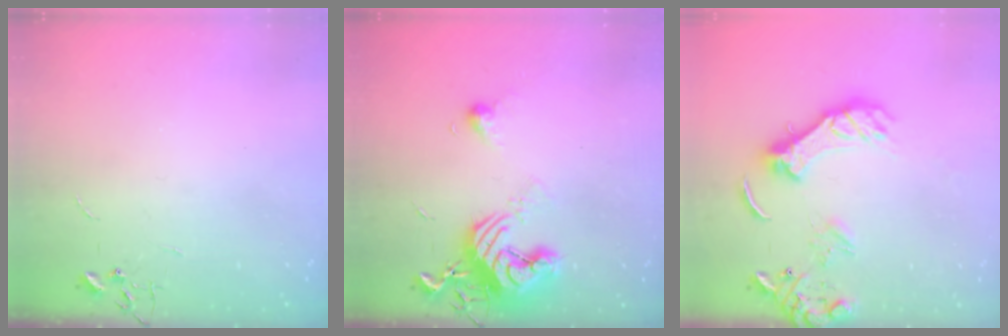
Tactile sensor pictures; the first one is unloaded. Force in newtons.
{"total": 12.0, "press": 11.9, "slide": 1.8}
{"total": 14.1, "press": 13.9, "slide": 2.0}